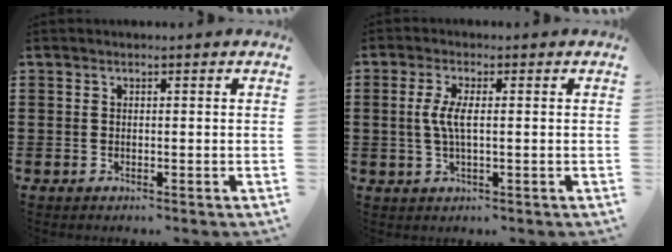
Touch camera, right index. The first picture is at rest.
{"total": 3.9, "force": [0.1, 0.9, 3.8], "torque": [-0.091, -0.009, -0.007]}